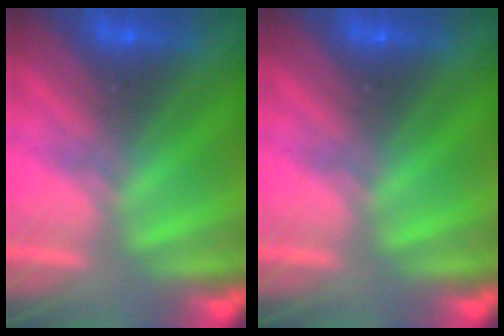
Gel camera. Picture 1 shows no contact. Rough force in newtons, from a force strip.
{"total": 0.0}